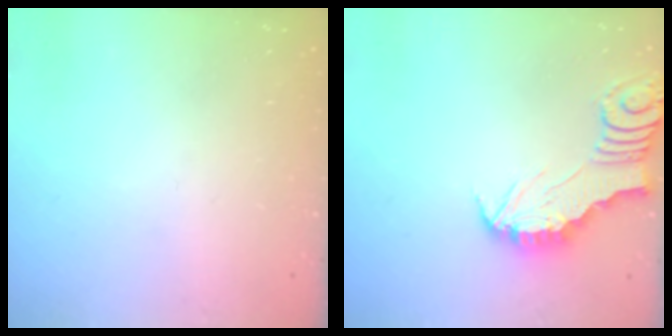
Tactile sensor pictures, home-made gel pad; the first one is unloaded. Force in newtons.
{"total": 2.7, "press": 2.7, "slide": 0.2}